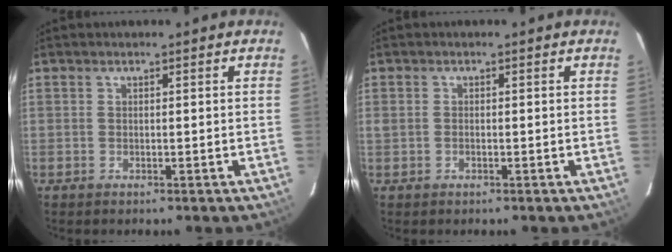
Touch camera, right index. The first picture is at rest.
{"total": 1.0, "force": [-0.2, 0.7, 0.6], "torque": [-0.013, 0.001, -0.005]}